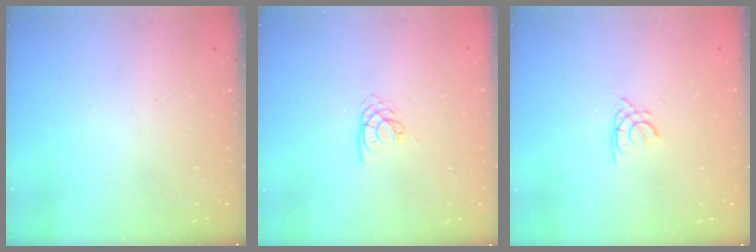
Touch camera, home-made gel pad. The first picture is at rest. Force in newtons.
{"total": 2.8, "press": 2.8, "slide": 0.1}
{"total": 1.5, "press": 1.4, "slide": 0.3}